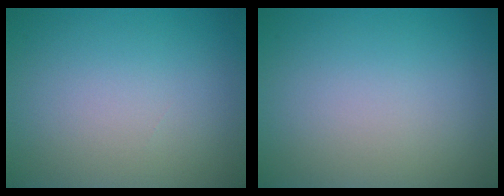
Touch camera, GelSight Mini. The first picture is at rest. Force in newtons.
{"total": 0.0}